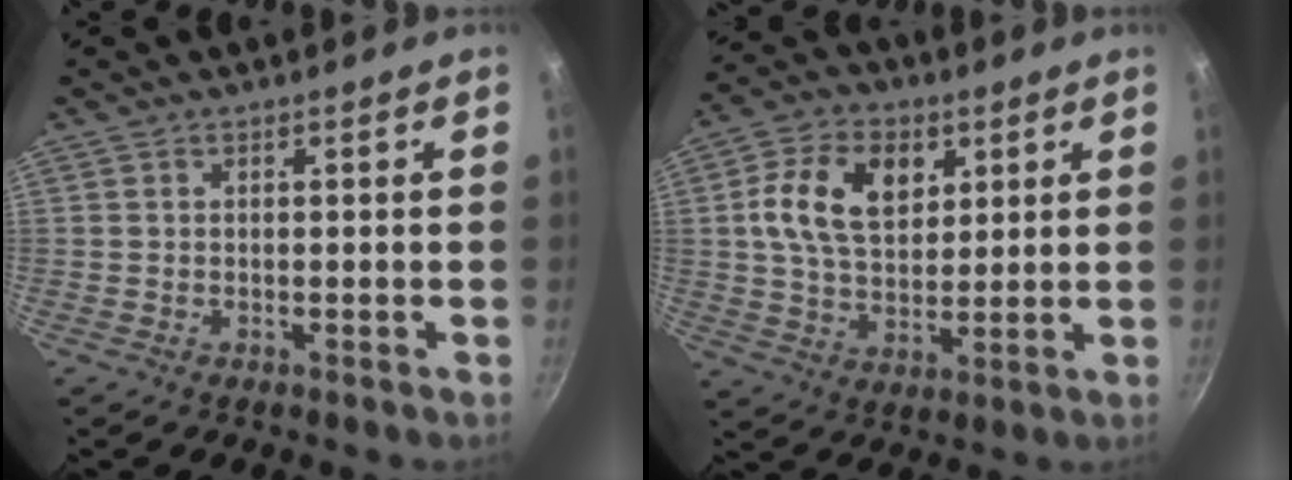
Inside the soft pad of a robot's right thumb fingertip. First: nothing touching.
{"total": 13.5, "force": [3.9, 9.1, 9.1], "torque": [-0.143, -0.004, 0.063]}